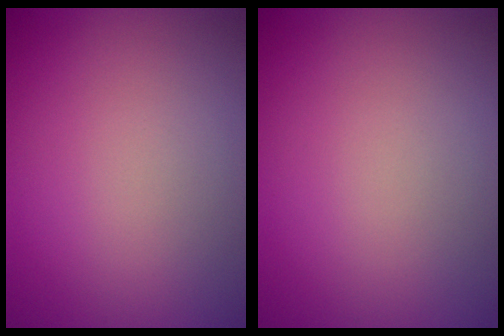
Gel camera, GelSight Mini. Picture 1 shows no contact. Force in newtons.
{"total": 0.0}